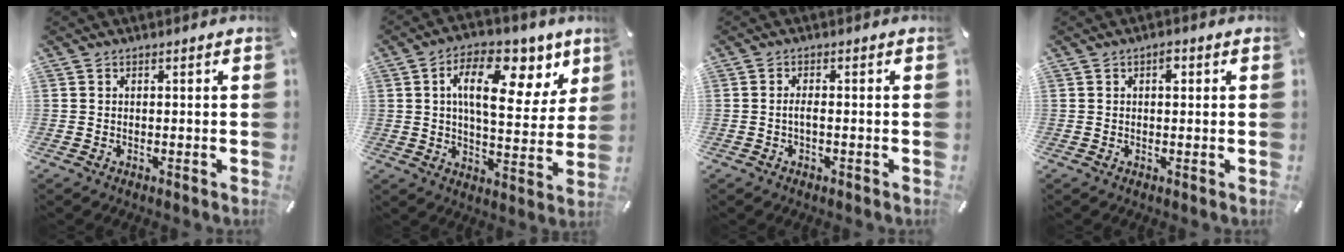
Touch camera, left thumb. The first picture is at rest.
{"total": 17.2, "force": [7.6, 8.4, 13.0], "torque": [-0.197, -0.029, 0.121]}
{"total": 2.0, "force": [-0.5, 0.7, 1.7], "torque": [-0.039, -0.001, -0.013]}
{"total": 2.1, "force": [0.5, 1.2, 1.6], "torque": [-0.018, 0.000, 0.004]}